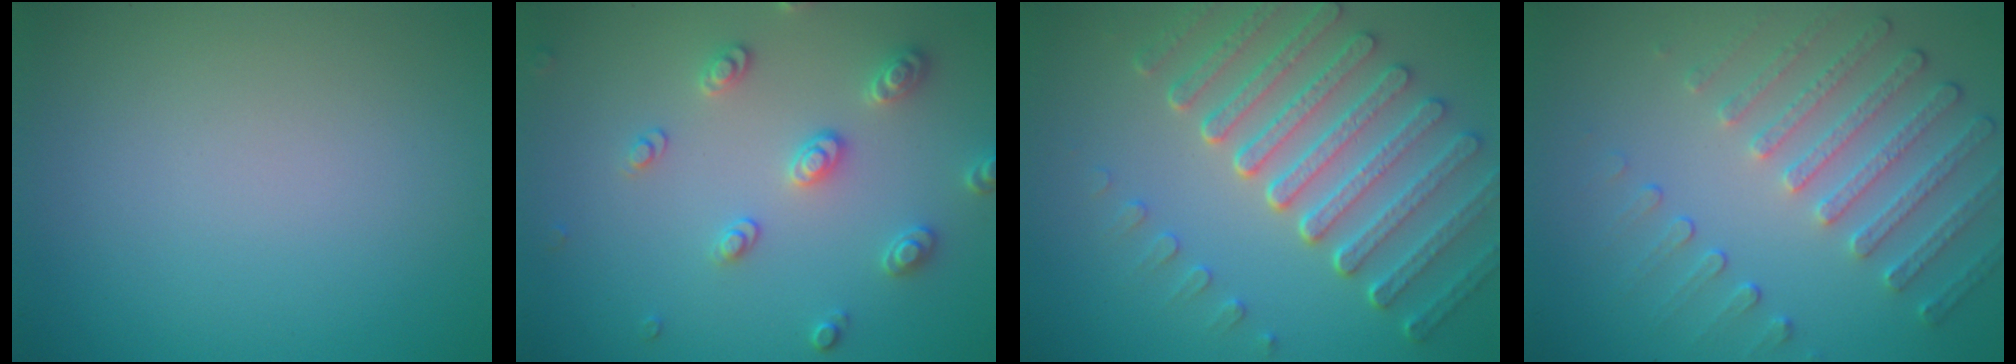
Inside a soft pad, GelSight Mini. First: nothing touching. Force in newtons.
{"total": 3.0, "press": 2.9, "slide": 0.6}
{"total": 7.1, "press": 5.4, "slide": 4.7}
{"total": 4.9, "press": 3.7, "slide": 3.3}